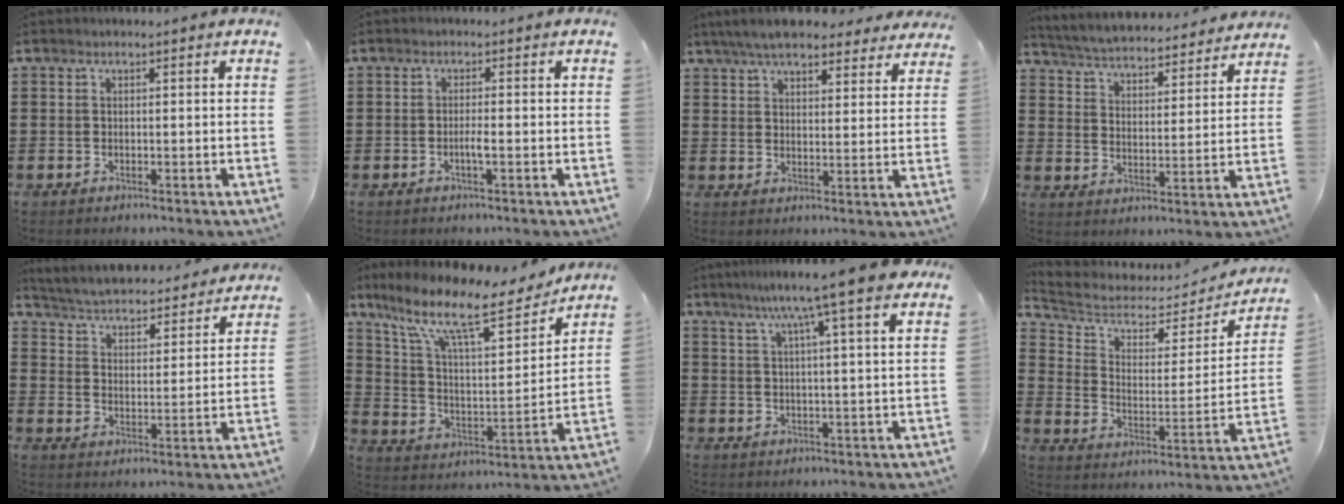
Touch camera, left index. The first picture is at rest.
{"total": 1.7, "force": [-0.6, 0.2, 1.6], "torque": [-0.030, 0.001, -0.010]}
{"total": 6.9, "force": [6.2, 1.3, 2.7], "torque": [-0.073, -0.010, 0.116]}
{"total": 4.4, "force": [4.4, -0.2, 0.4], "torque": [-0.033, -0.037, 0.071]}
{"total": 3.5, "force": [3.5, 0.0, 0.5], "torque": [-0.033, -0.036, 0.050]}
{"total": 14.5, "force": [10.7, 3.1, 9.2], "torque": [-0.199, -0.060, 0.177]}
{"total": 9.6, "force": [6.9, -0.3, 6.6], "torque": [-0.132, -0.020, 0.112]}
{"total": 5.6, "force": [4.8, 2.4, 1.7], "torque": [-0.063, -0.033, 0.077]}